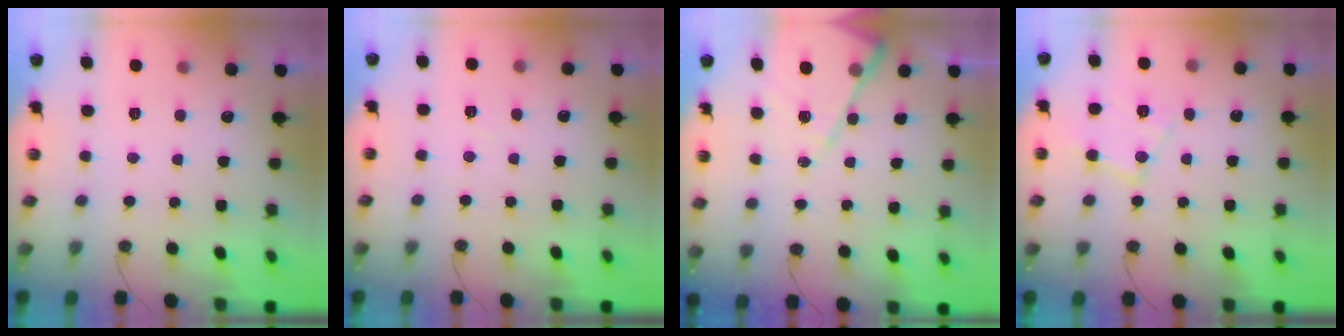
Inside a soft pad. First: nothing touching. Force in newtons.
{"total": 3.6, "press": 3.6, "slide": 0.6}
{"total": 11.7, "press": 11.7, "slide": 1.1}
{"total": 11.3, "press": 11.3, "slide": 0.8}